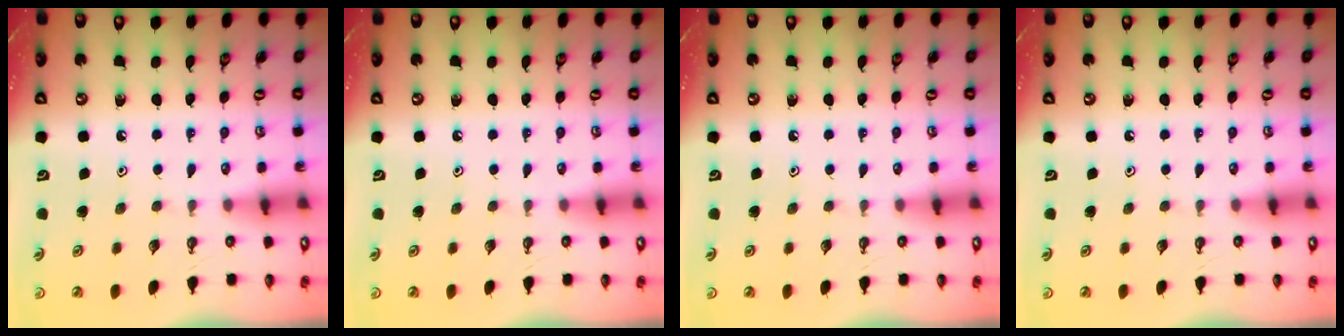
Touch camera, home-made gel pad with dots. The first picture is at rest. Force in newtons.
{"total": 0.0}
{"total": 0.0}
{"total": 0.0}